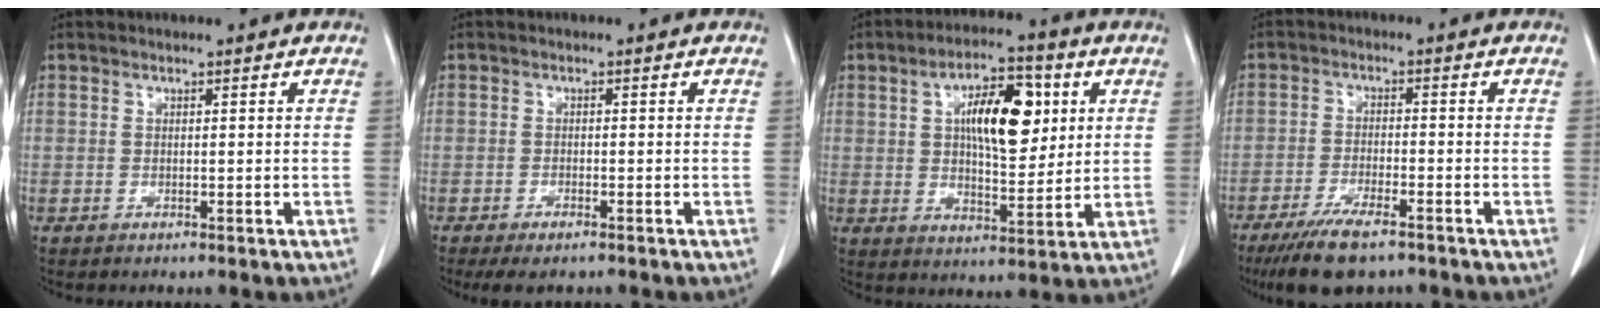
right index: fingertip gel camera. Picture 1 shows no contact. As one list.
[{"total": 3.4, "force": [-2.6, 0.9, 2.0], "torque": [-0.036, -0.009, -0.036]}, {"total": 11.9, "force": [3.3, 4.6, 10.5], "torque": [-0.172, 0.015, 0.055]}, {"total": 8.6, "force": [-6.3, 1.7, 5.5], "torque": [-0.103, -0.020, -0.104]}]